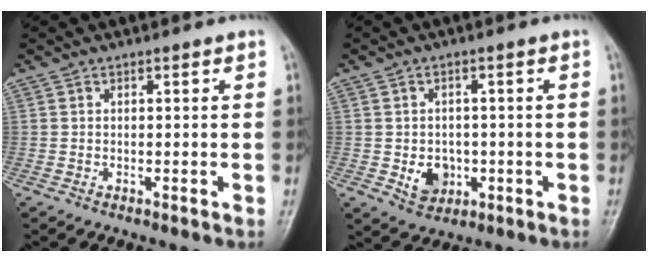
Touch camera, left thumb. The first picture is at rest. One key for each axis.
{"total": 5.3, "fx": -1.1, "fy": 4.4, "fz": 2.8, "tx": -0.021, "ty": 0.004, "tz": -0.007}